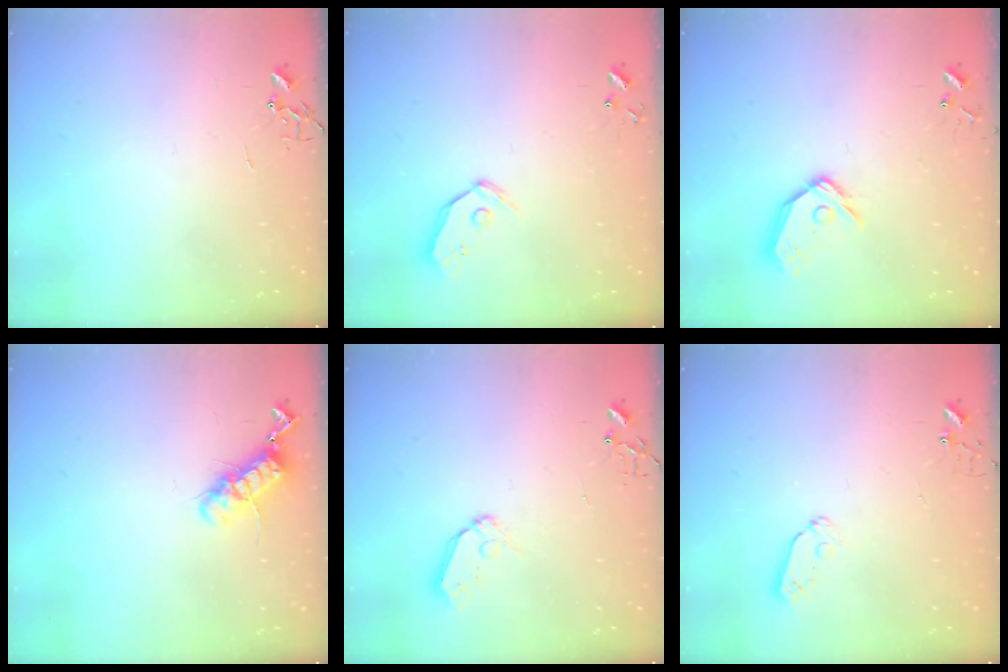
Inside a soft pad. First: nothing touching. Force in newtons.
{"total": 6.9, "press": 6.9, "slide": 0.7}
{"total": 12.7, "press": 12.5, "slide": 2.0}
{"total": 11.8, "press": 11.7, "slide": 1.4}
{"total": 6.9, "press": 6.9, "slide": 0.5}
{"total": 5.0, "press": 4.9, "slide": 1.1}